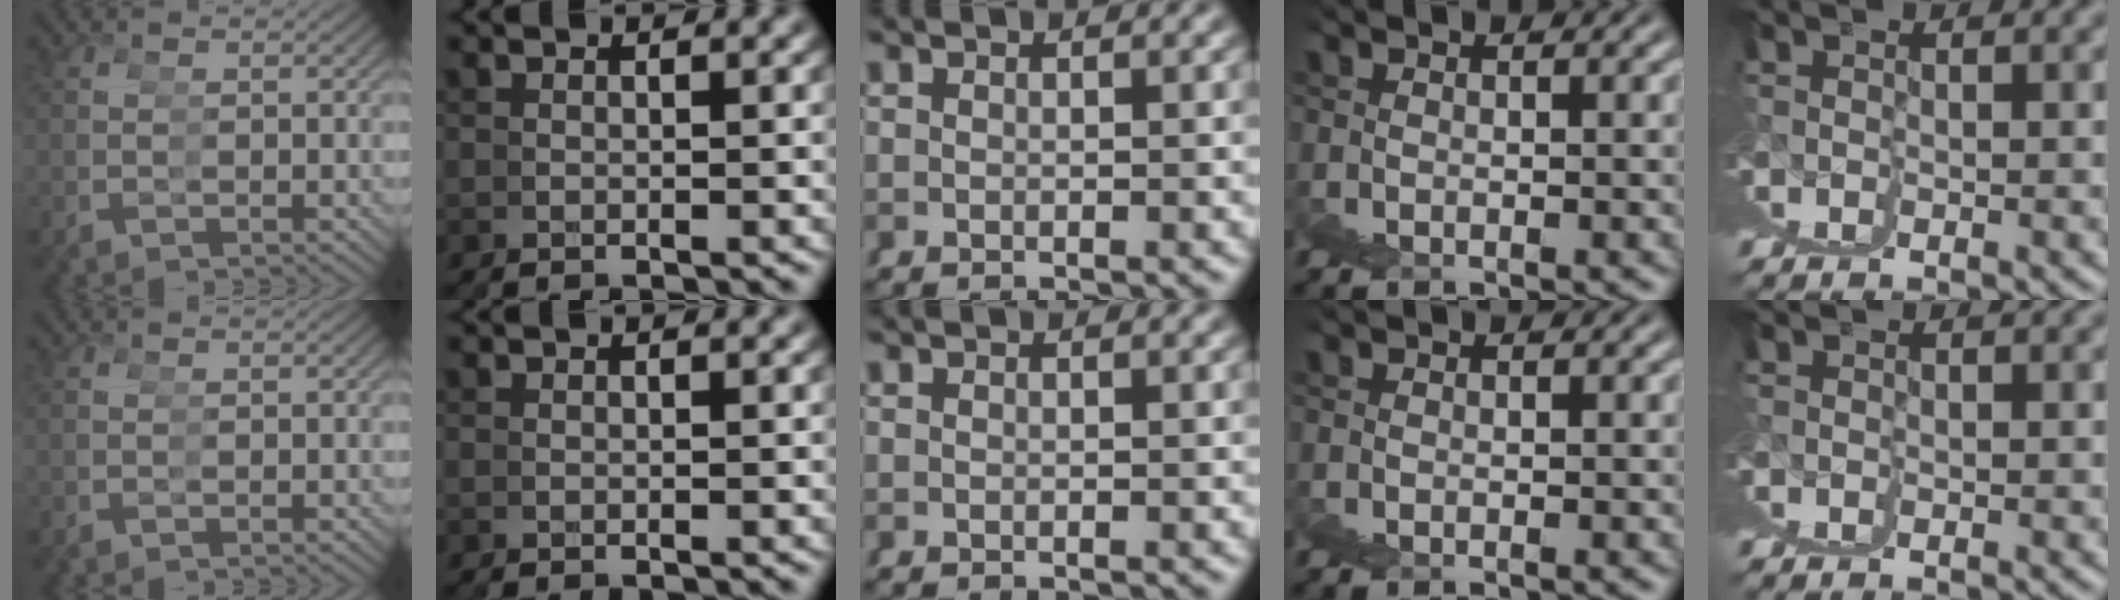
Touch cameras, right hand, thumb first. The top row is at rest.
{}